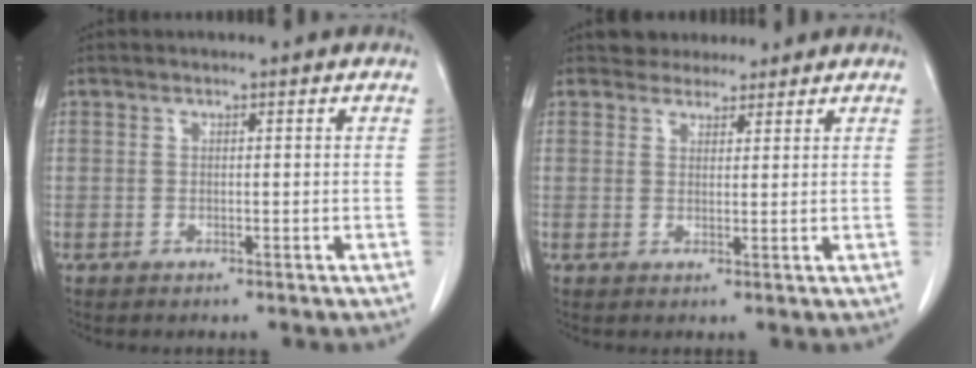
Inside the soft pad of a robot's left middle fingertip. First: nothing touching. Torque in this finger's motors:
{"motor_torque": [0.28, -0.28, -0.01, 0.01]}